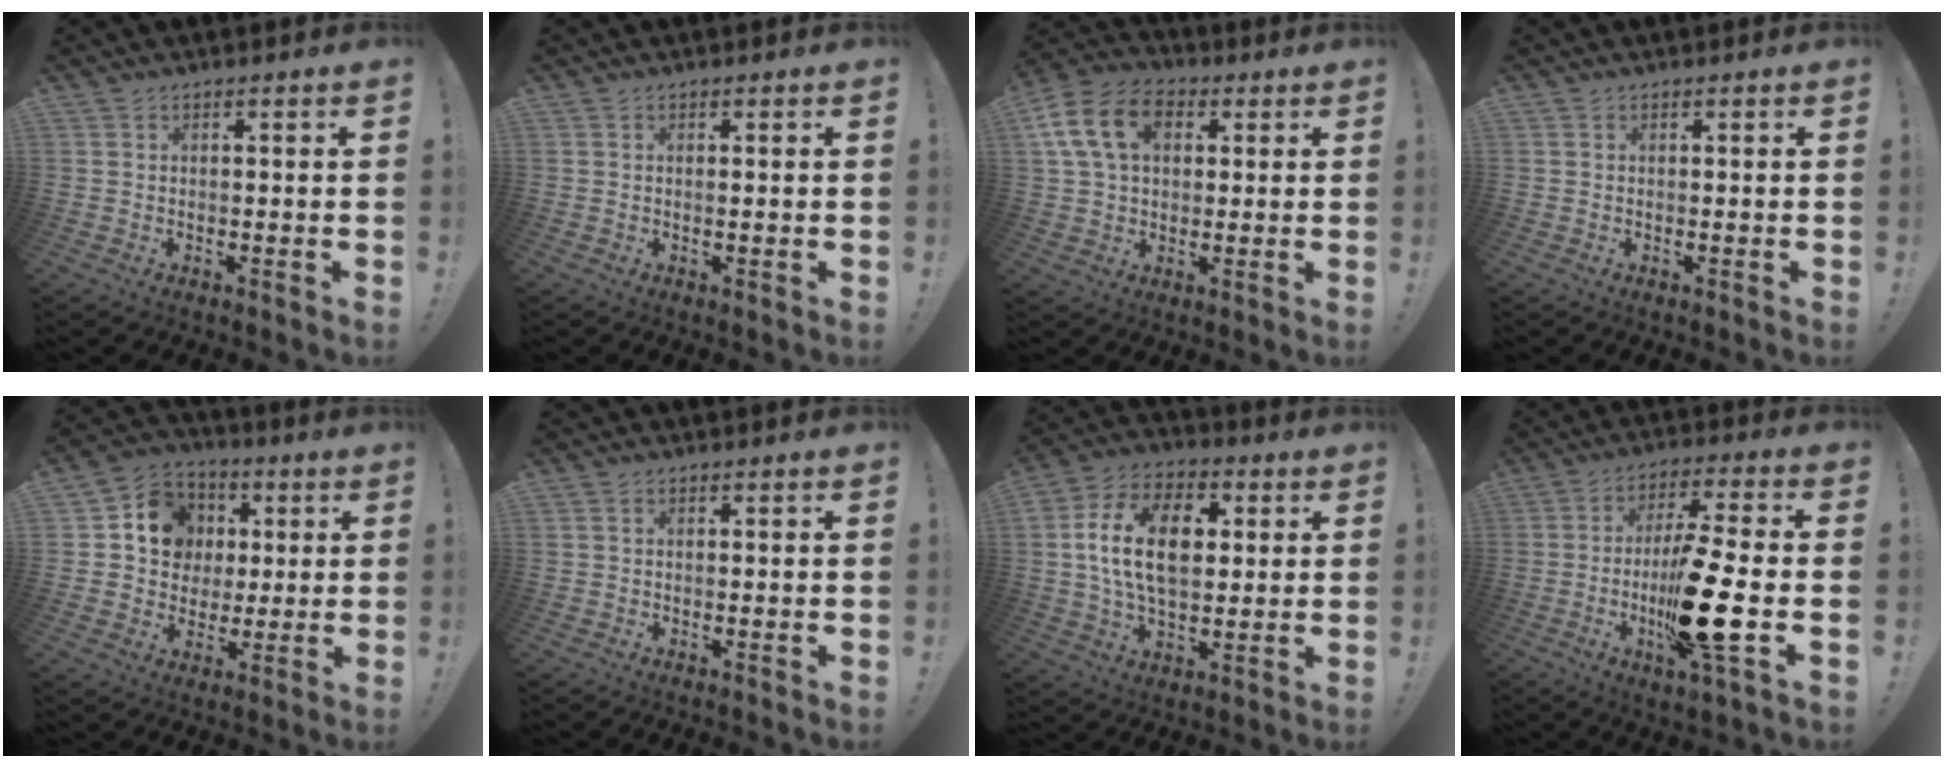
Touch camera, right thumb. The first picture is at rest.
{"total": 0.0}
{"total": 15.2, "force": [4.8, 11.1, 9.2], "torque": [-0.169, 0.004, 0.094]}
{"total": 0.0}
{"total": 13.0, "force": [2.7, 11.5, 5.3], "torque": [-0.065, -0.001, 0.059]}
{"total": 0.6, "force": [0.3, 0.4, -0.4], "torque": [0.007, 0.001, 0.006]}
{"total": 19.0, "force": [3.1, 12.4, 14.1], "torque": [-0.237, 0.007, 0.054]}
{"total": 19.5, "force": [-4.1, 4.5, 18.5], "torque": [-0.324, 0.002, -0.061]}